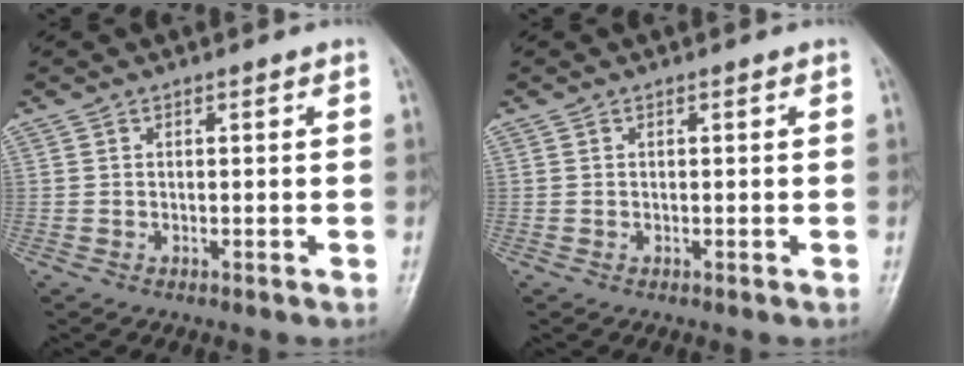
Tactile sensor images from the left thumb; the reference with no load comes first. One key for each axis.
{"total": 0.0}